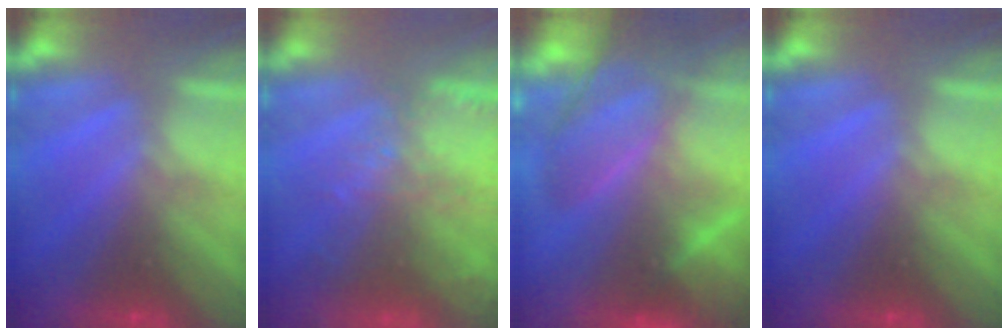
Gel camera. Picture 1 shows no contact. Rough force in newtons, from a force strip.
{"total": 7.9}
{"total": 5.9}
{"total": 0.0}